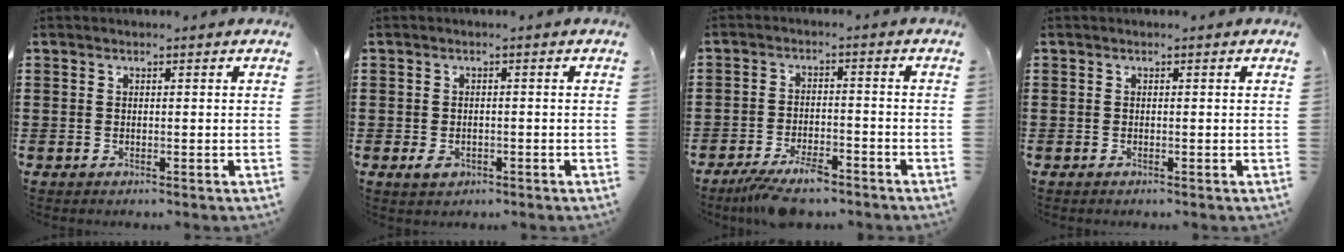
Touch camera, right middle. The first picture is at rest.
{"total": 1.5, "force": [-0.7, 0.9, 0.9], "torque": [-0.021, -0.002, -0.014]}
{"total": 5.6, "force": [-4.6, 1.4, 2.9], "torque": [-0.065, -0.002, -0.091]}
{"total": 0.0}